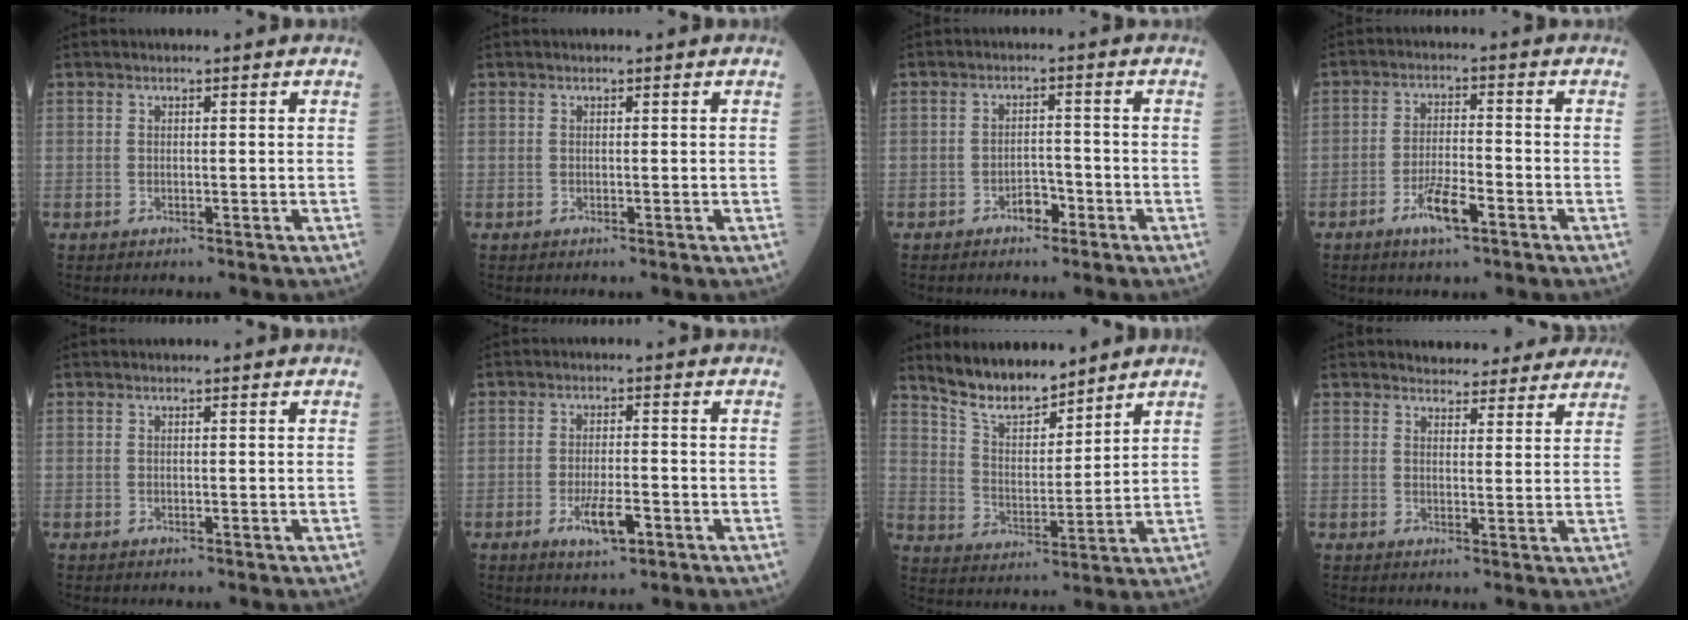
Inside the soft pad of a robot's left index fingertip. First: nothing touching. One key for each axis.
{"total": 0.0}
{"total": 2.8, "fx": -1.8, "fy": 1.4, "fz": 1.5, "tx": -0.023, "ty": 0.006, "tz": -0.031}
{"total": 5.4, "fx": -3.1, "fy": 1.1, "fz": 4.3, "tx": -0.088, "ty": -0.002, "tz": -0.056}
{"total": 0.0}
{"total": 5.1, "fx": -2.2, "fy": 1.3, "fz": 4.3, "tx": -0.084, "ty": -0.004, "tz": -0.034}
{"total": 9.3, "fx": 8.5, "fy": 2.3, "fz": 3.2, "tx": -0.064, "ty": 0.002, "tz": 0.166}
{"total": 8.9, "fx": 8.3, "fy": 2.7, "fz": 1.5, "tx": -0.002, "ty": 0.003, "tz": 0.089}